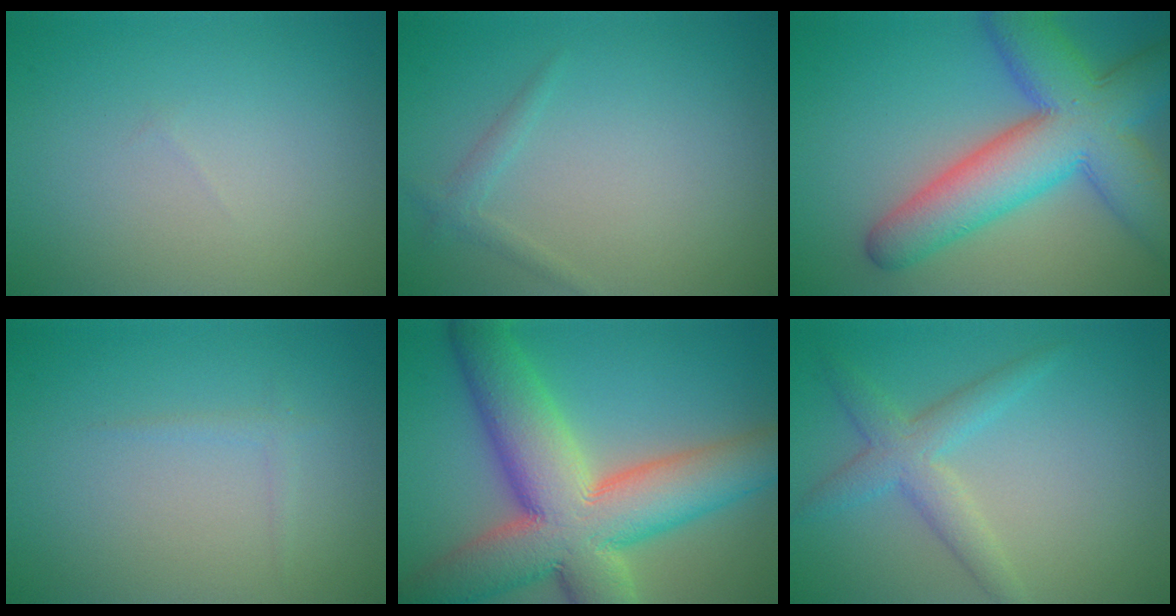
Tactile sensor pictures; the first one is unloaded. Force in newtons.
{"total": 1.1, "press": 1.1, "slide": 0.1}
{"total": 11.3, "press": 11.3, "slide": 0.3}
{"total": 0.9, "press": 0.8, "slide": 0.1}
{"total": 14.4, "press": 14.4, "slide": 1.1}
{"total": 3.4, "press": 3.4, "slide": 0.1}